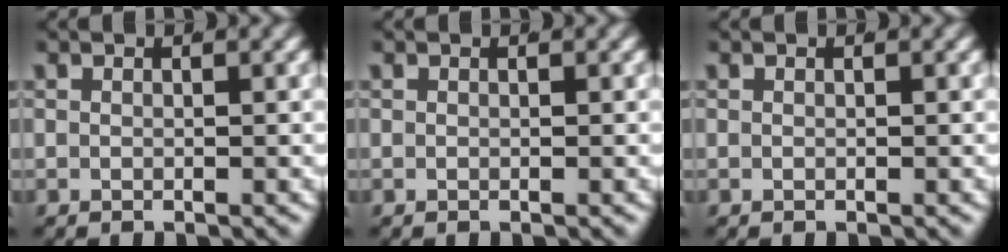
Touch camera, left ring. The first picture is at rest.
{"total": 0.0}
{"total": 0.0}